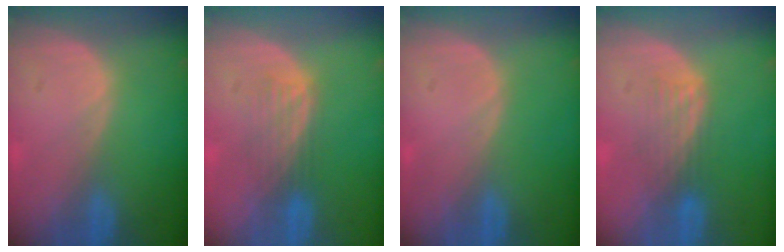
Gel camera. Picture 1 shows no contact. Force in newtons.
{"total": 4.4, "press": 3.7, "slide": 2.4}
{"total": 0.0}
{"total": 4.2, "press": 3.4, "slide": 2.5}